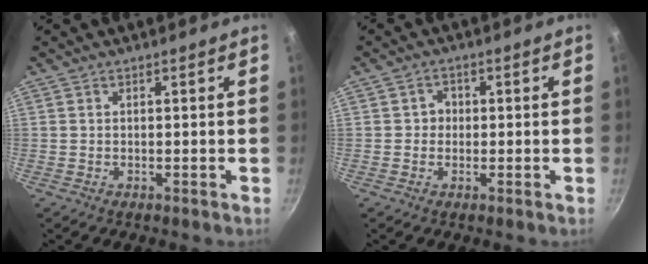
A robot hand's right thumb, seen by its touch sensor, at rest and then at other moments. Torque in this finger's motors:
{"motor_torque": [-0.28, 0.38, 0.44, -0.04, 0.00]}